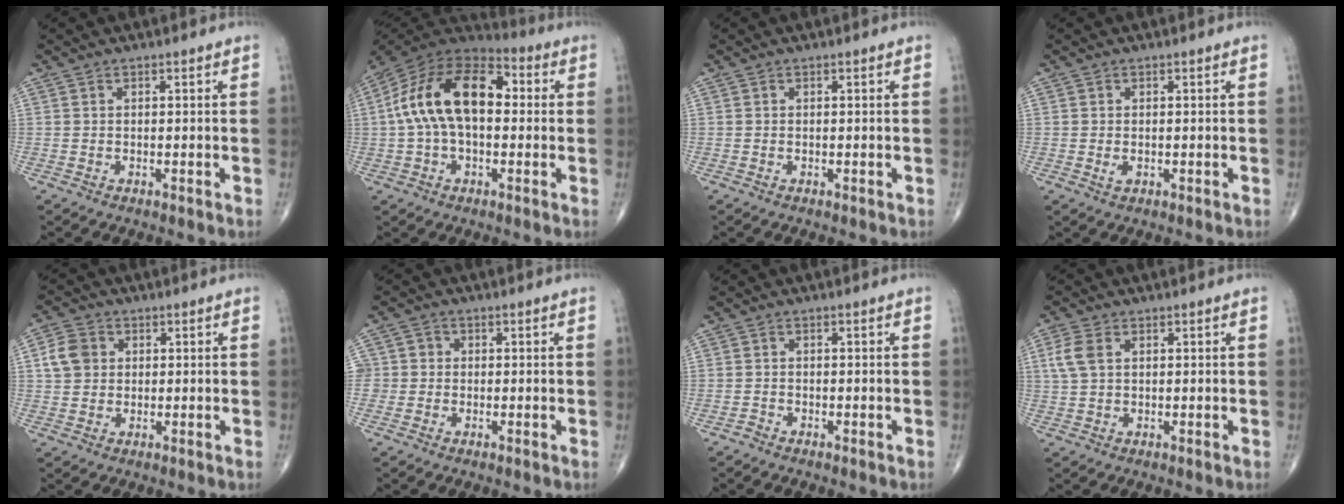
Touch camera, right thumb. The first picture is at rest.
{"total": 18.5, "force": [1.6, 10.6, 15.1], "torque": [-0.268, 0.045, 0.019]}
{"total": 0.0}
{"total": 1.2, "force": [-0.2, 0.8, 0.9], "torque": [-0.015, 0.000, 0.001]}
{"total": 5.5, "force": [1.1, 4.7, 2.7], "torque": [-0.037, 0.006, 0.016]}
{"total": 3.4, "force": [-0.3, 3.3, 0.4], "torque": [0.017, 0.010, -0.011]}
{"total": 0.7, "force": [-0.6, 0.3, 0.0], "torque": [0.000, 0.000, -0.018]}
{"total": 4.4, "force": [1.3, 2.8, 3.2], "torque": [-0.077, 0.009, 0.026]}